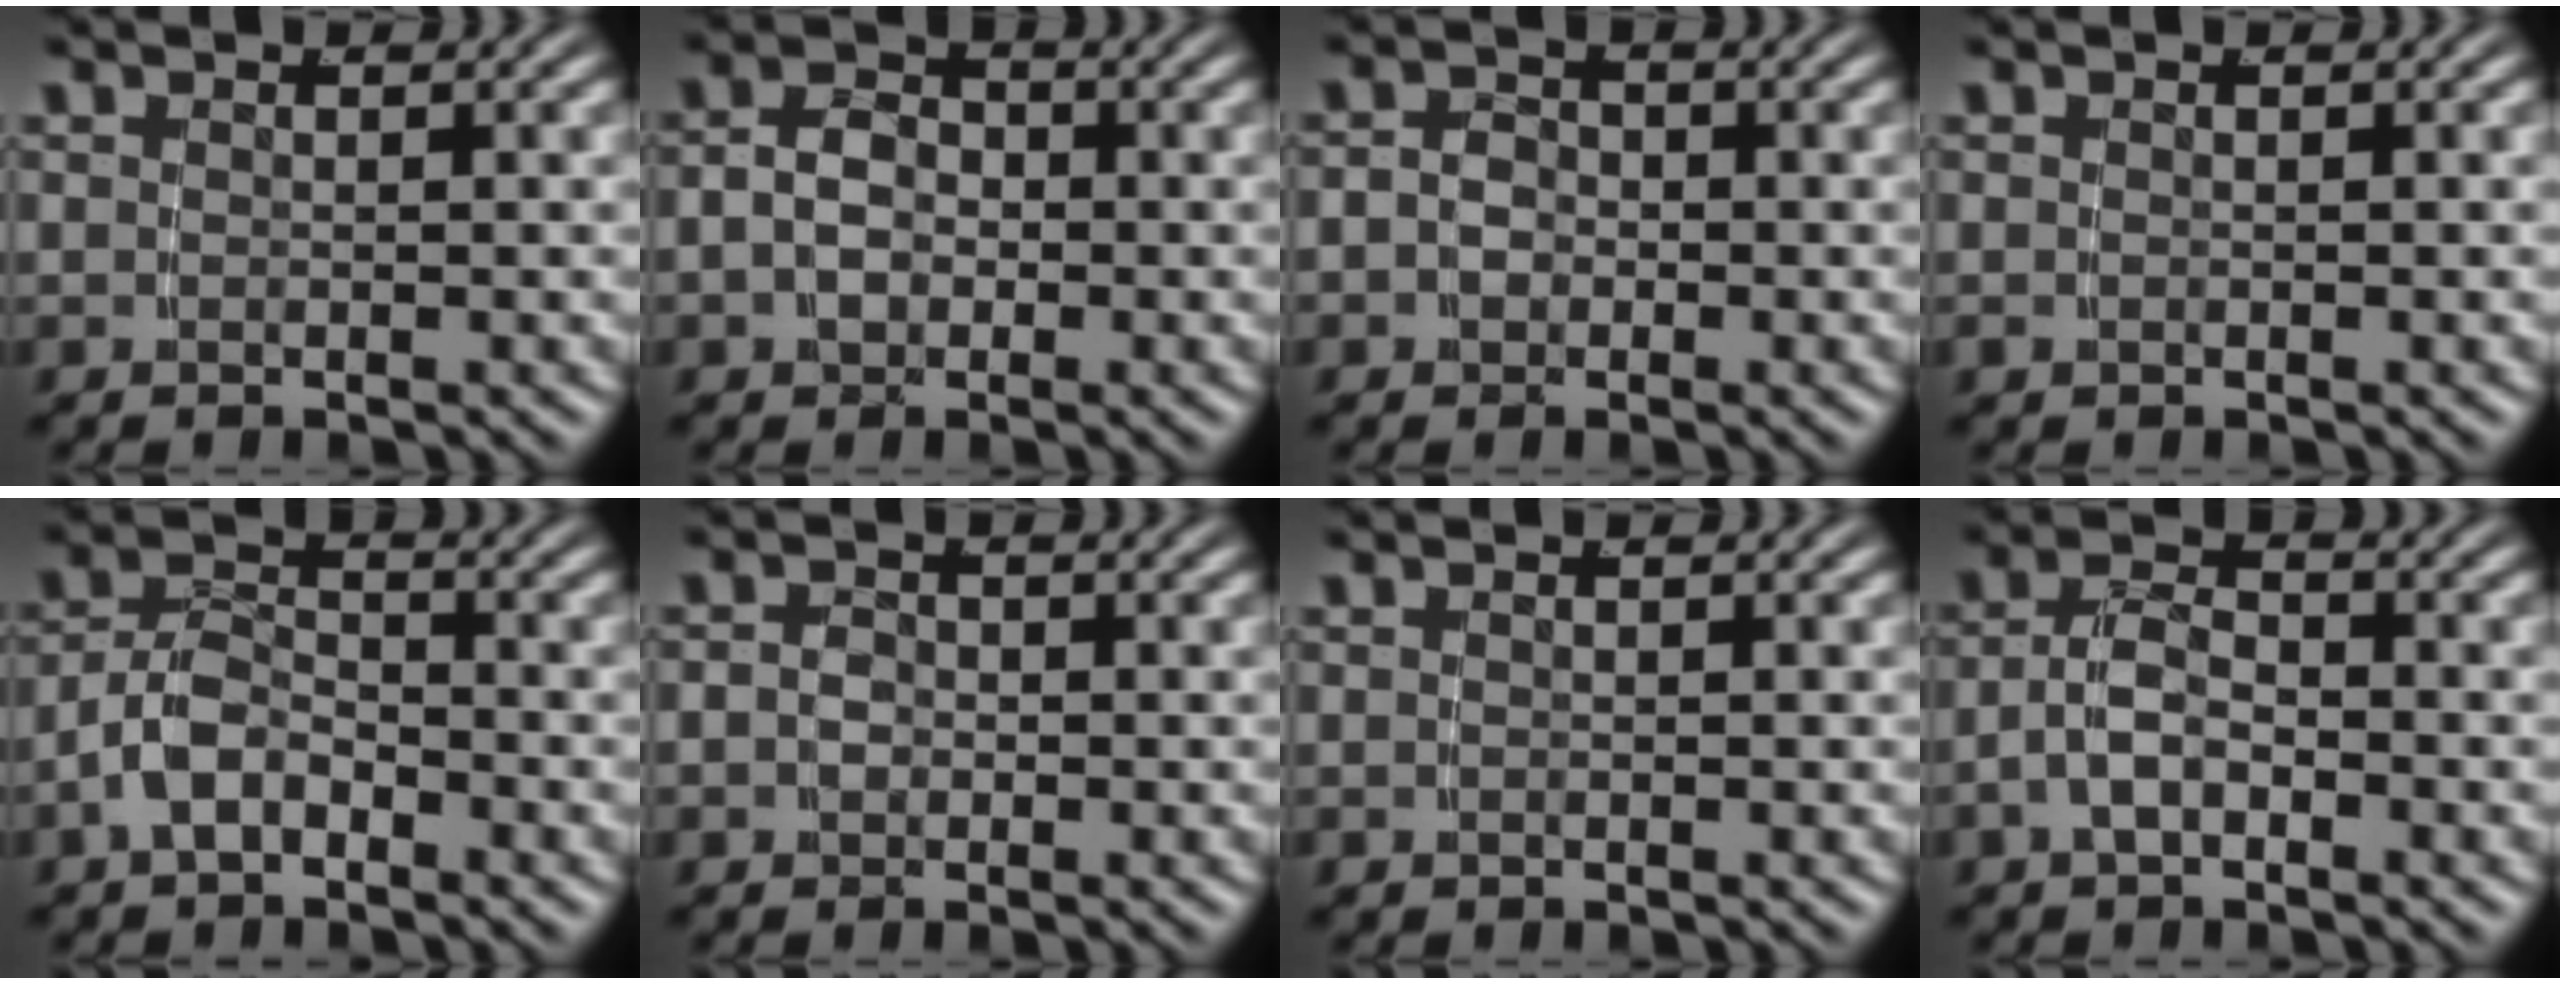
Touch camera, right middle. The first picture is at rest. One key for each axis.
{"total": 4.2, "fx": -0.6, "fy": 3.4, "fz": 2.3, "tx": -0.053, "ty": -0.012, "tz": -0.010}
{"total": 2.9, "fx": -0.8, "fy": 2.6, "fz": 1.1, "tx": -0.031, "ty": -0.015, "tz": -0.013}
{"total": 0.5, "fx": -0.4, "fy": 0.4, "fz": 0.2, "tx": -0.005, "ty": -0.006, "tz": -0.003}
{"total": 4.2, "fx": -2.4, "fy": 2.9, "fz": 2.0, "tx": -0.038, "ty": -0.008, "tz": -0.041}
{"total": 1.6, "fx": -0.7, "fy": 1.4, "fz": 0.5, "tx": -0.021, "ty": -0.015, "tz": -0.008}
{"total": 0.0}
{"total": 3.6, "fx": -1.5, "fy": 2.2, "fz": 2.5, "tx": -0.055, "ty": -0.010, "tz": -0.022}